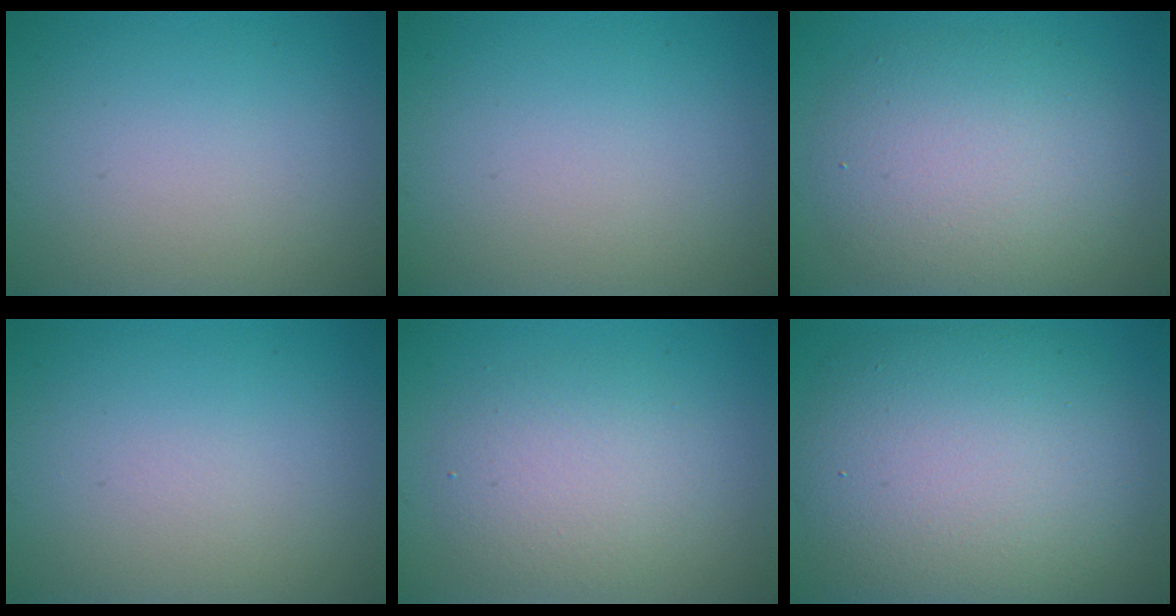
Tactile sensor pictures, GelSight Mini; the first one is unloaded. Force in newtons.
{"total": 0.0}
{"total": 6.7, "press": 6.7, "slide": 0.5}
{"total": 0.0}
{"total": 3.8, "press": 3.8, "slide": 0.4}
{"total": 11.4, "press": 11.4, "slide": 0.6}